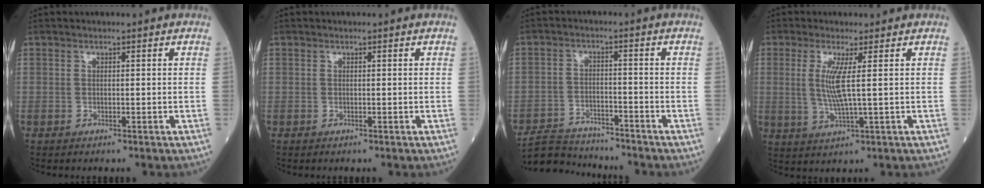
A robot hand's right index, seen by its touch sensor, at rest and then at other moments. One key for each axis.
{"total": 0.0}
{"total": 6.8, "fx": -6.7, "fy": 1.1, "fz": 0.2, "tx": -0.012, "ty": 0.001, "tz": -0.118}
{"total": 5.3, "fx": 1.0, "fy": -0.3, "fz": 5.2, "tx": -0.115, "ty": -0.008, "tz": 0.025}